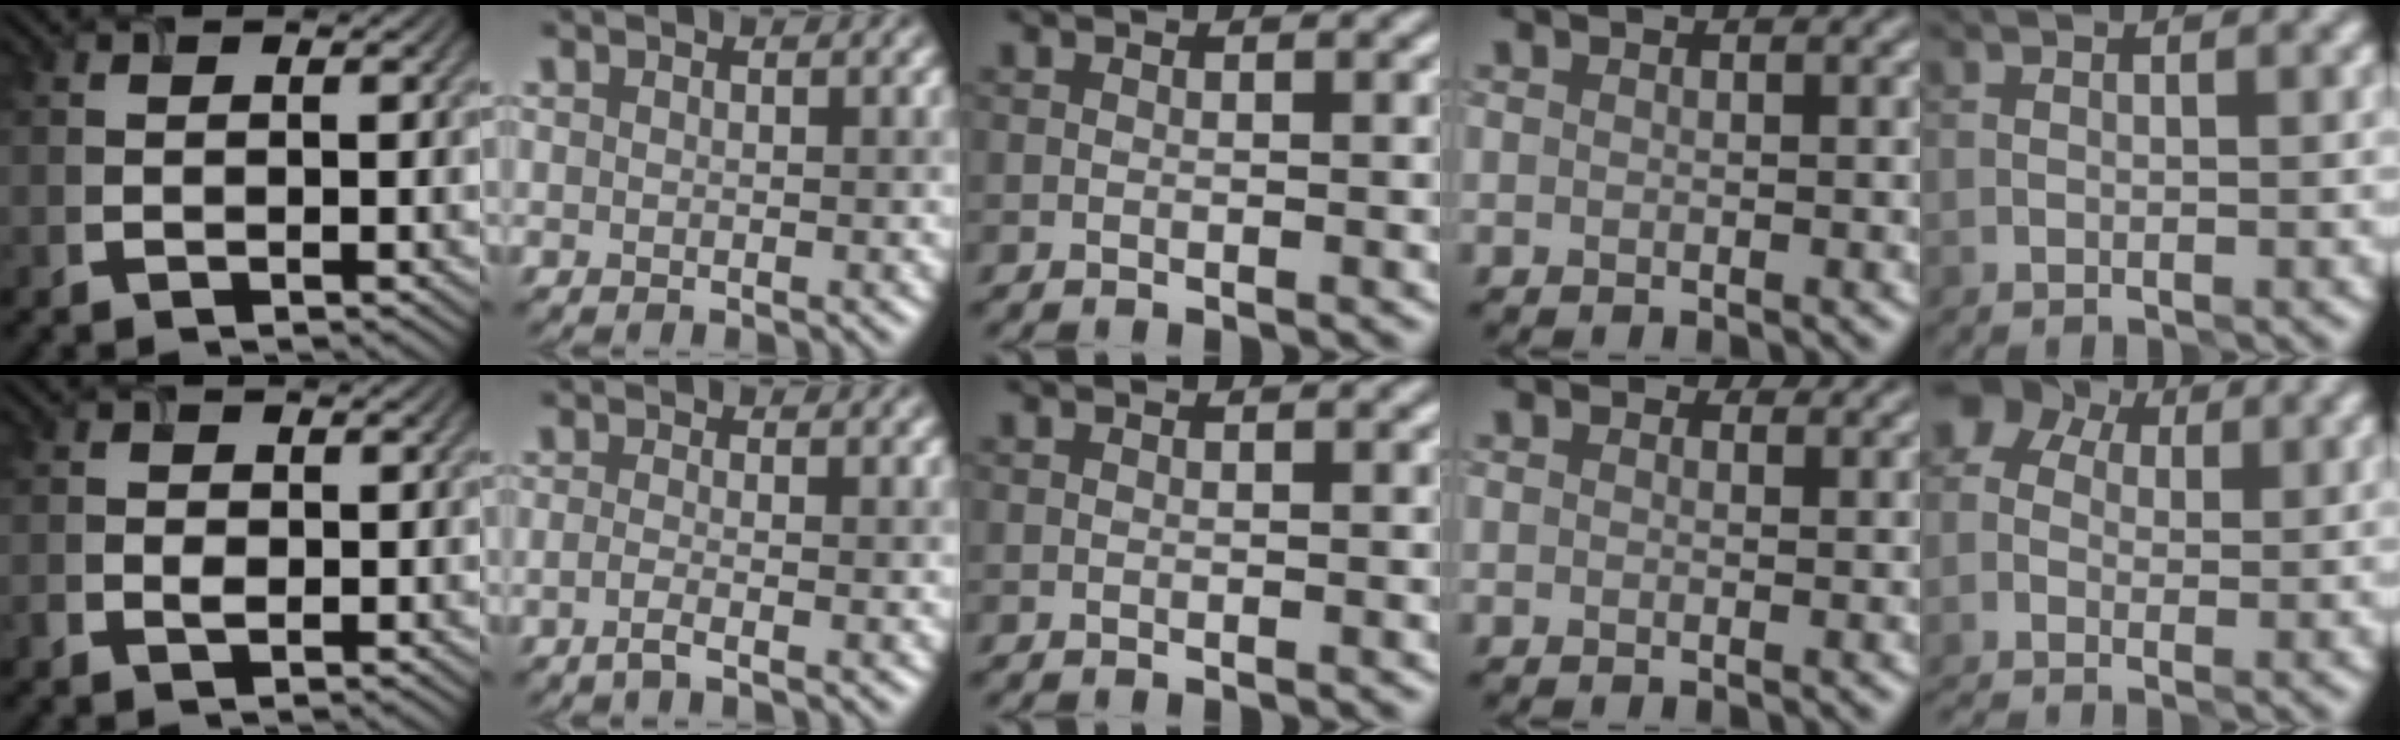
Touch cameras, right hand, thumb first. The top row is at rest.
{"thumb": {"total": 1.6, "force": [-0.4, 1.3, 0.9], "torque": [-0.021, -0.006, -0.007]}, "index": {"total": 1.4, "force": [-0.5, 0.4, 1.2], "torque": [-0.015, 0.000, -0.020]}, "ring": {"total": 1.0, "force": [0.6, 0.6, 0.4], "torque": [-0.006, -0.005, 0.001]}, "little": {"total": 4.4, "force": [0.0, 3.6, 2.5], "torque": [-0.053, 0.019, -0.005]}}